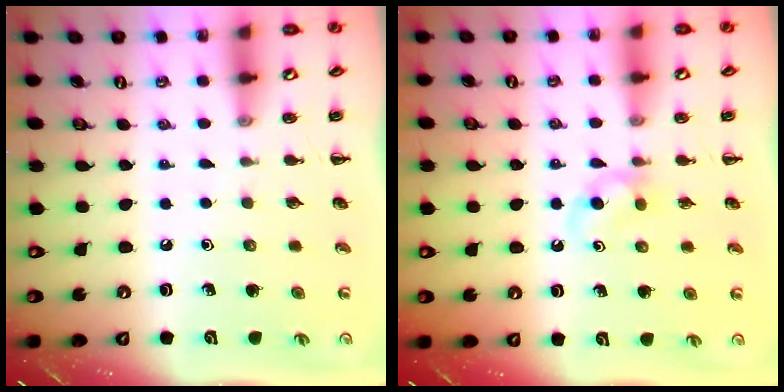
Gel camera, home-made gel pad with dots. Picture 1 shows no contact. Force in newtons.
{"total": 4.9, "press": 4.5, "slide": 1.9}